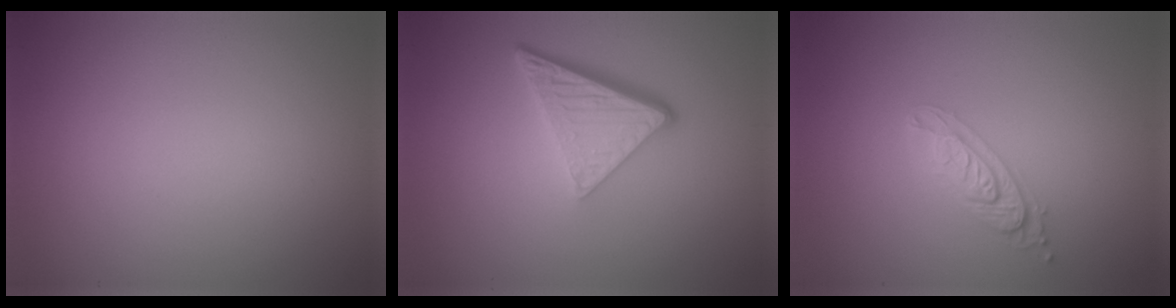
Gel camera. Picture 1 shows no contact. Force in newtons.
{"total": 5.1, "press": 3.6, "slide": 3.6}
{"total": 2.1, "press": 2.0, "slide": 0.4}